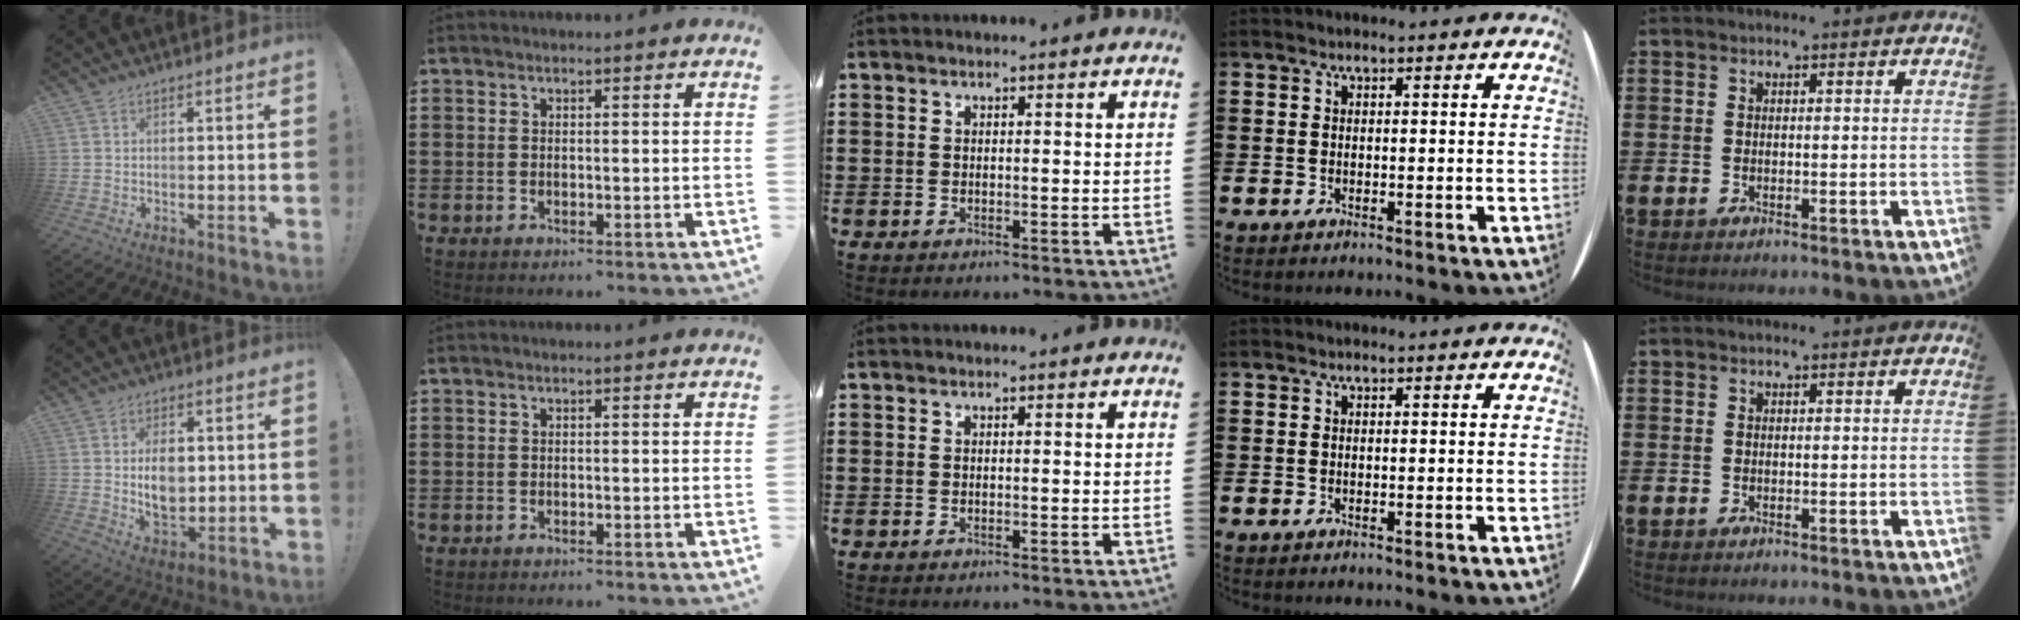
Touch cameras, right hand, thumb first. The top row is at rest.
{"thumb": {"total": 6.5, "force": [1.0, 4.7, 4.4], "torque": [-0.058, -0.003, 0.015]}}